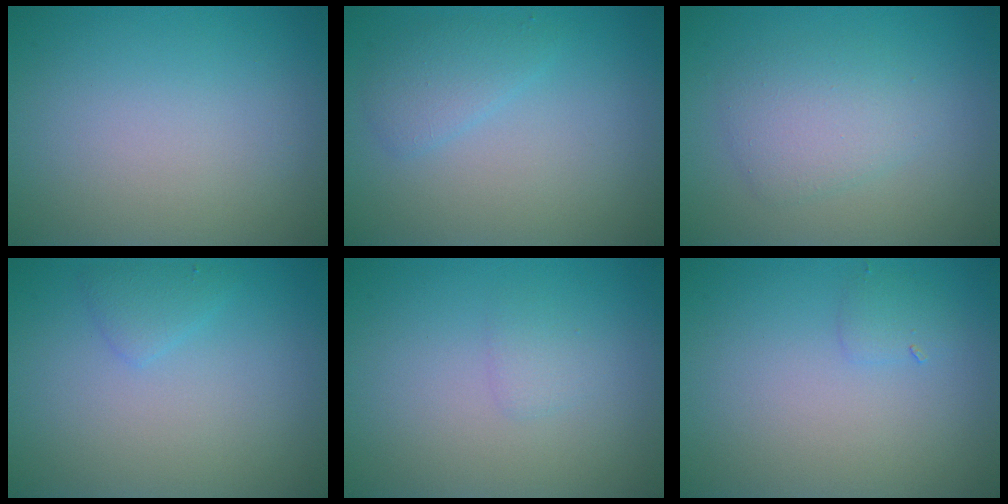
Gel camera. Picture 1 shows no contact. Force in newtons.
{"total": 2.0, "press": 2.0, "slide": 0.1}
{"total": 2.8, "press": 2.8, "slide": 0.2}
{"total": 1.3, "press": 1.3, "slide": 0.1}
{"total": 0.9, "press": 0.9, "slide": 0.1}
{"total": 1.0, "press": 1.0, "slide": 0.0}